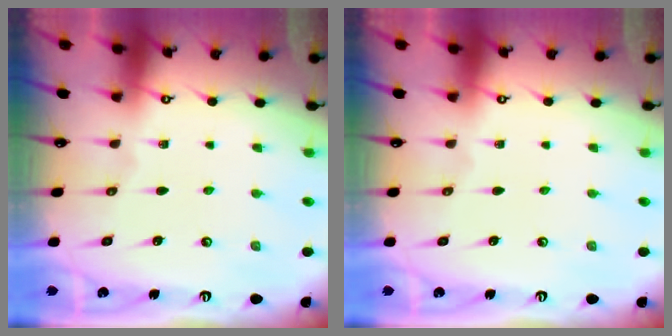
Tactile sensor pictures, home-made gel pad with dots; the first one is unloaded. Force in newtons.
{"total": 0.0}